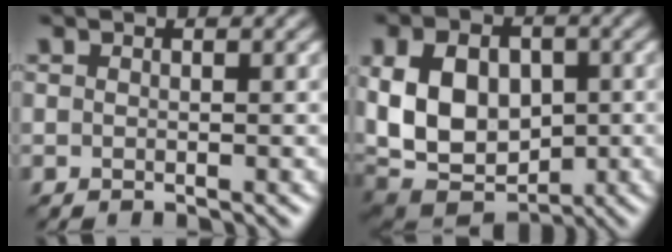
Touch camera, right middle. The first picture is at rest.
{"total": 10.8, "force": [-0.2, 7.6, 7.7], "torque": [-0.163, -0.008, -0.002]}